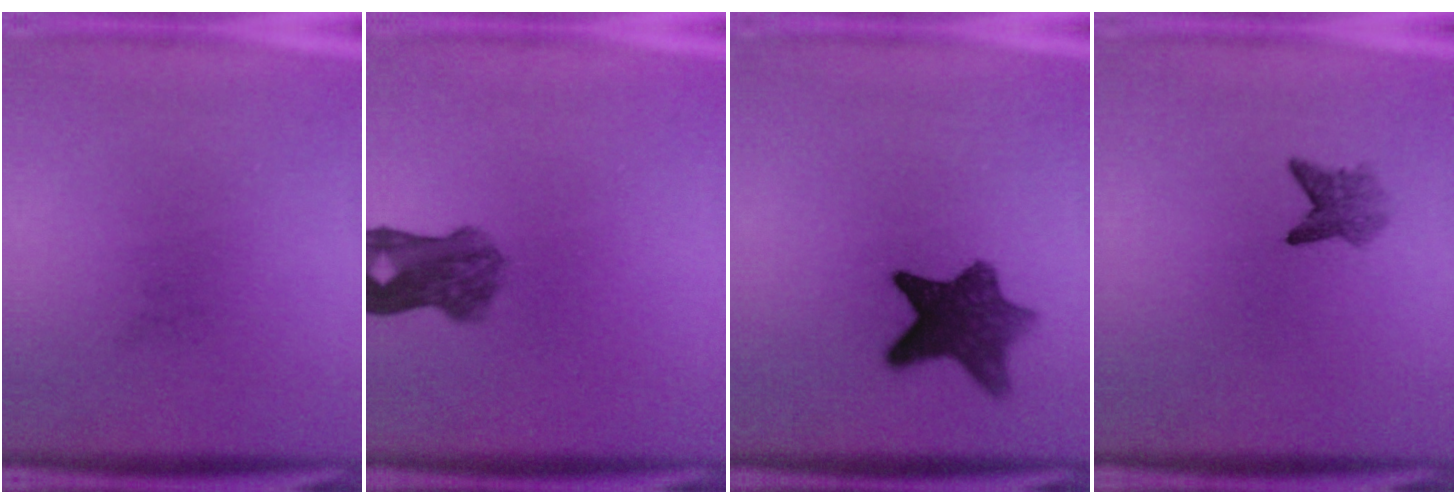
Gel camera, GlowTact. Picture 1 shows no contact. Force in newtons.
{"total": 5.9}
{"total": 9.0}
{"total": 2.6}